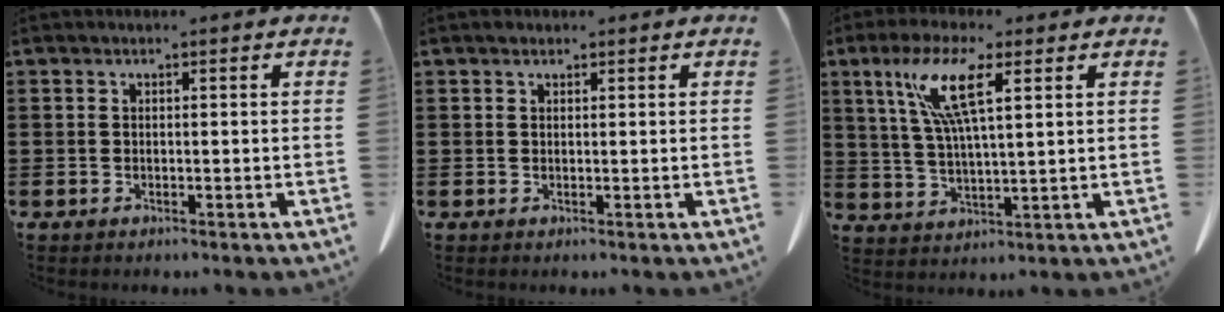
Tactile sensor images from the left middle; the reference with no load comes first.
{"total": 0.7, "force": [0.5, 0.4, 0.1], "torque": [0.003, -0.001, 0.008]}
{"total": 9.1, "force": [4.4, 1.9, 7.8], "torque": [-0.169, 0.005, 0.074]}